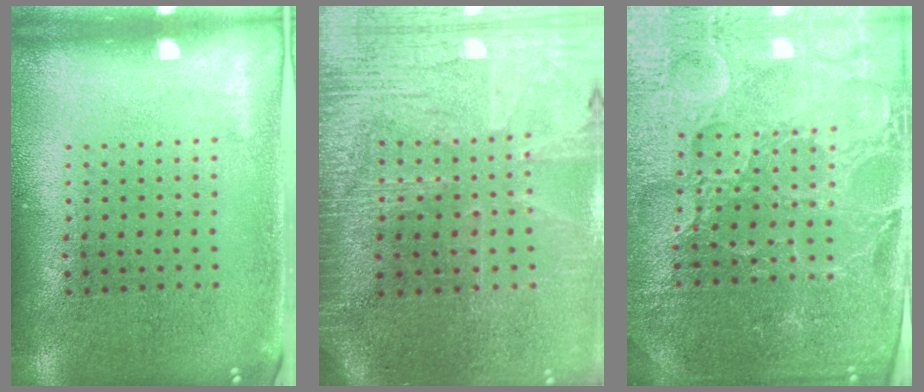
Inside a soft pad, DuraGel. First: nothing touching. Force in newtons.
{"total": 3.5, "press": 3.2, "slide": 1.4}
{"total": 5.1, "press": 4.8, "slide": 1.8}